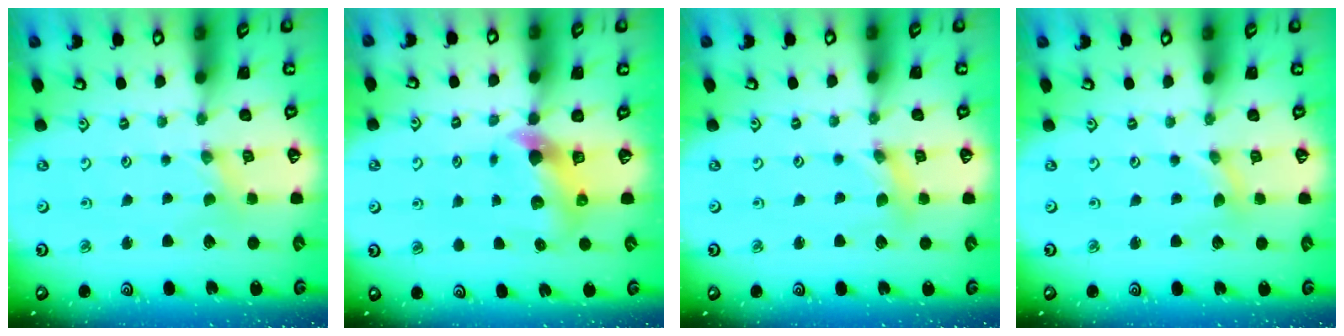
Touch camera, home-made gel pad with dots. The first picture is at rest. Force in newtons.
{"total": 5.6, "press": 5.6, "slide": 0.5}
{"total": 2.1, "press": 2.1, "slide": 0.3}
{"total": 0.5, "press": 0.5, "slide": 0.0}